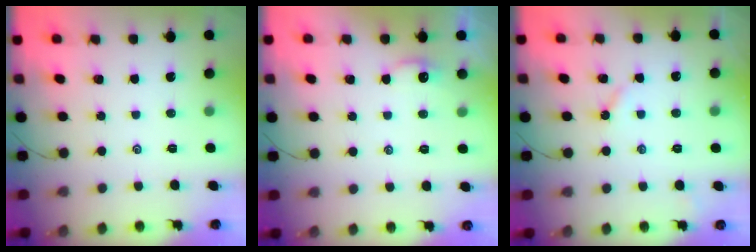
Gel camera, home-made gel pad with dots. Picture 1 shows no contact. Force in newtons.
{"total": 2.1, "press": 2.0, "slide": 0.3}
{"total": 2.0, "press": 2.0, "slide": 0.3}